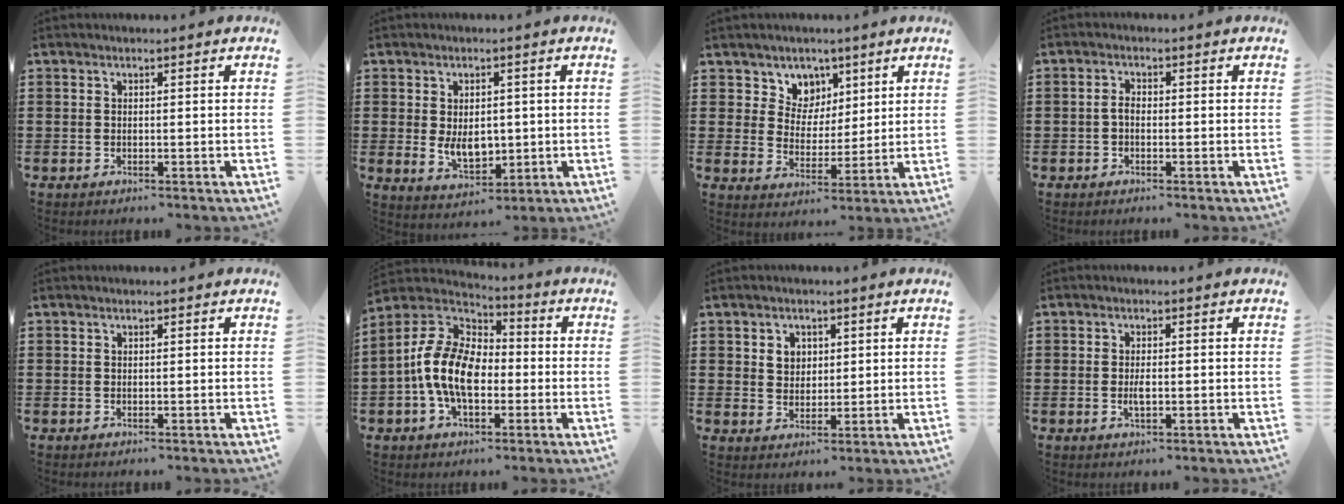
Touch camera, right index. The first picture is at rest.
{"total": 5.5, "force": [-0.1, 3.6, 4.1], "torque": [-0.056, 0.000, -0.005]}
{"total": 6.0, "force": [3.6, 4.8, -0.3], "torque": [-0.036, -0.012, 0.065]}
{"total": 1.7, "force": [-0.6, 0.9, 1.3], "torque": [-0.034, -0.001, -0.013]}
{"total": 0.0}
{"total": 11.7, "force": [-2.1, 7.1, 9.0], "torque": [-0.226, 0.002, -0.048]}
{"total": 2.8, "force": [1.2, 2.3, 0.9], "torque": [-0.027, 0.010, 0.021]}
{"total": 2.3, "force": [-0.3, 0.8, 2.1], "torque": [-0.039, 0.000, -0.005]}